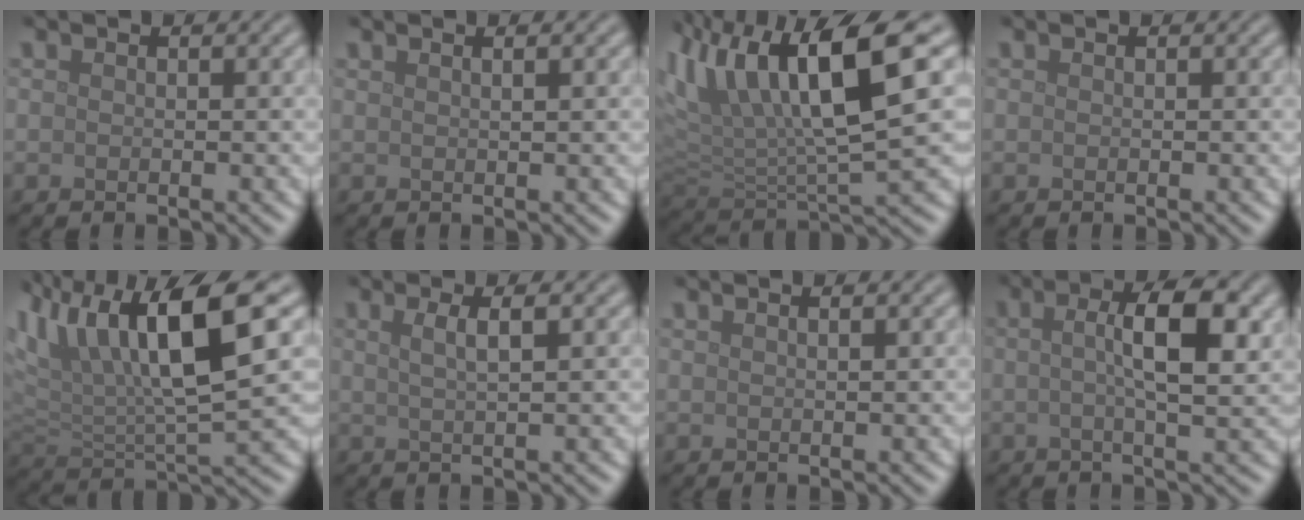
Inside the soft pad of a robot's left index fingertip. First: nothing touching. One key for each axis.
{"total": 1.3, "fx": 0.8, "fy": 0.4, "fz": 1.0, "tx": -0.007, "ty": 0.001, "tz": 0.004}
{"total": 11.9, "fx": 4.7, "fy": 3.1, "fz": 10.4, "tx": -0.182, "ty": 0.016, "tz": 0.087}
{"total": 0.0}
{"total": 10.8, "fx": 4.6, "fy": 3.0, "fz": 9.2, "tx": -0.163, "ty": 0.011, "tz": 0.080}
{"total": 2.6, "fx": 0.8, "fy": 0.8, "fz": 2.3, "tx": -0.030, "ty": 0.003, "tz": 0.011}
{"total": 1.0, "fx": 0.6, "fy": 0.3, "fz": 0.7, "tx": -0.007, "ty": 0.001, "tz": 0.004}
{"total": 6.0, "fx": 0.9, "fy": 1.5, "fz": 5.8, "tx": -0.082, "ty": 0.012, "tz": 0.009}